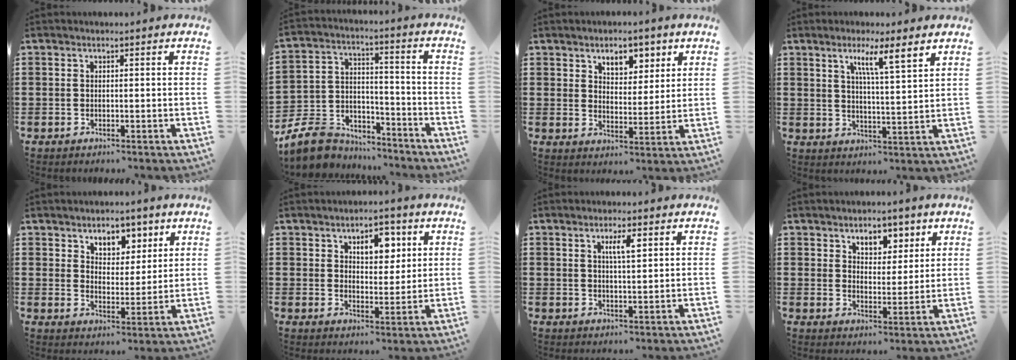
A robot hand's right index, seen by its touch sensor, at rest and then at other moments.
{"total": 7.7, "force": [-6.9, 3.0, 1.2], "torque": [-0.048, 0.017, -0.140]}
{"total": 5.1, "force": [3.3, 3.1, 2.4], "torque": [-0.039, 0.000, 0.055]}
{"total": 5.9, "force": [3.5, 0.2, 4.8], "torque": [-0.088, -0.006, 0.054]}
{"total": 5.5, "force": [3.8, 3.5, 1.9], "torque": [-0.042, -0.005, 0.066]}
{"total": 5.8, "force": [2.8, 3.4, 3.8], "torque": [-0.055, 0.002, 0.042]}
{"total": 3.3, "force": [1.4, 0.8, 2.9], "torque": [-0.054, 0.002, 0.019]}
{"total": 5.1, "force": [3.3, 3.3, 2.2], "torque": [-0.036, -0.001, 0.053]}